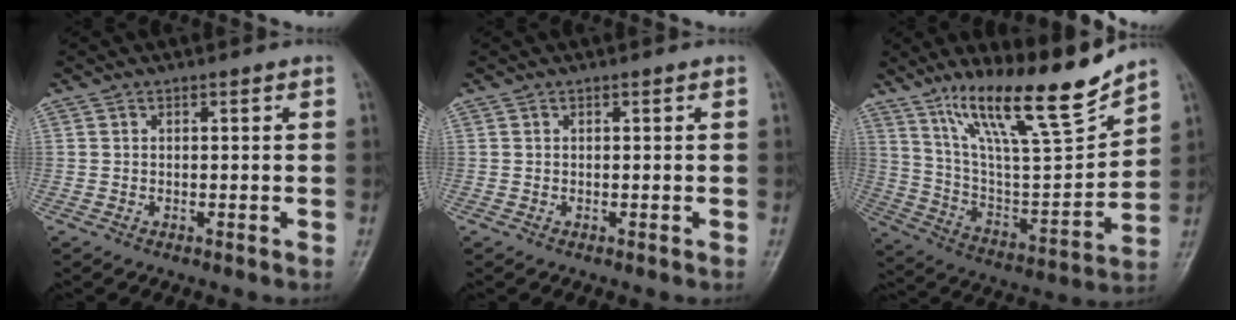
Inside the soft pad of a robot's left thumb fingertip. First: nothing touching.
{"total": 0.0}
{"total": 20.7, "force": [15.2, 3.3, 13.7], "torque": [-0.198, -0.080, 0.271]}